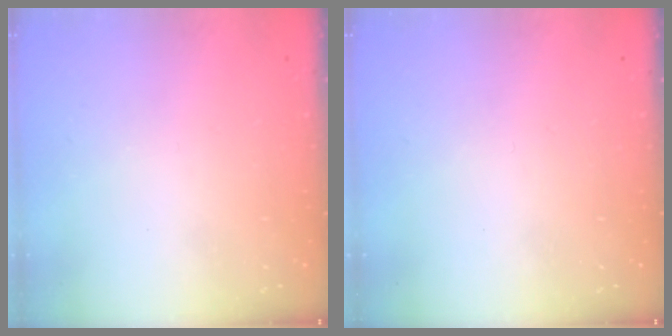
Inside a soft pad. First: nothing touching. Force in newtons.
{"total": 0.0}